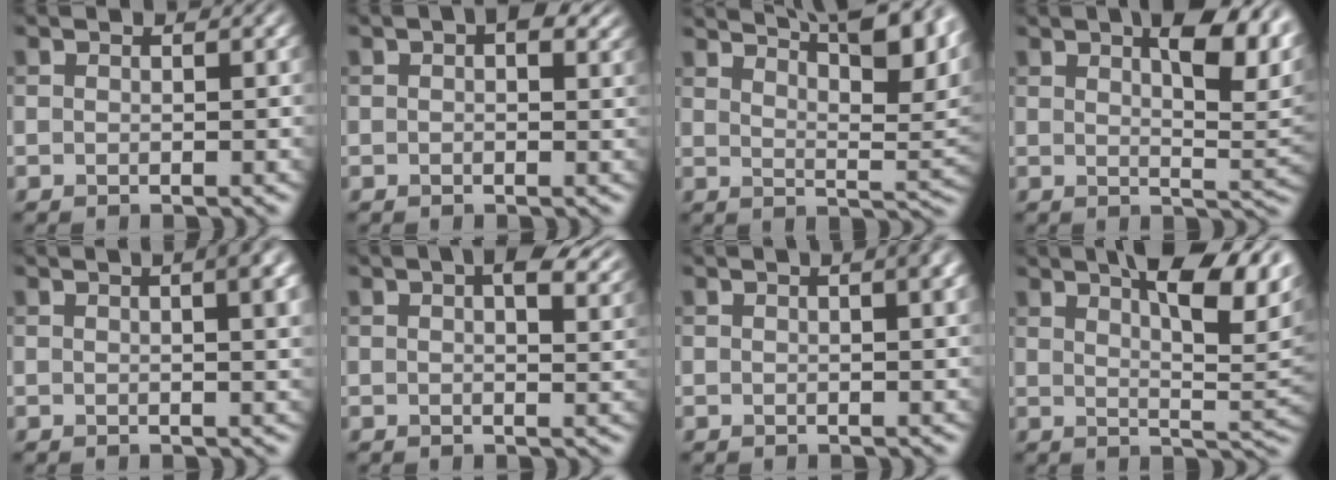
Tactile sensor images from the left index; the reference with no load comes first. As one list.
[{"total": 3.7, "force": [1.8, 1.7, 2.8], "torque": [-0.026, 0.003, 0.020]}, {"total": 14.1, "force": [10.2, 4.0, 8.9], "torque": [-0.088, 0.037, 0.112]}, {"total": 8.8, "force": [4.2, 3.1, 7.1], "torque": [-0.091, 0.004, 0.069]}, {"total": 5.9, "force": [2.2, 2.3, 5.0], "torque": [-0.031, 0.023, 0.011]}, {"total": 6.0, "force": [3.4, 2.4, 4.4], "torque": [-0.046, 0.013, 0.038]}, {"total": 4.4, "force": [1.8, 1.8, 3.6], "torque": [-0.026, 0.014, 0.009]}, {"total": 10.1, "force": [5.3, 2.9, 8.1], "torque": [-0.104, 0.016, 0.084]}]